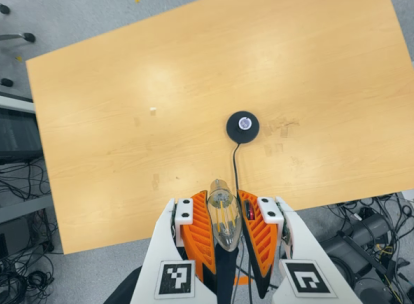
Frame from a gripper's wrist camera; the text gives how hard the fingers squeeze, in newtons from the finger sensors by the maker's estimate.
{"total": 18.7, "left": 20.0, "right": 17.4}